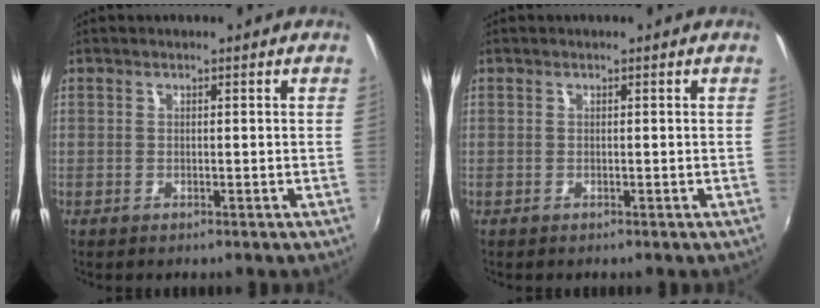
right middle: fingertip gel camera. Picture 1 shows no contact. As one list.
[{"total": 0.0}]